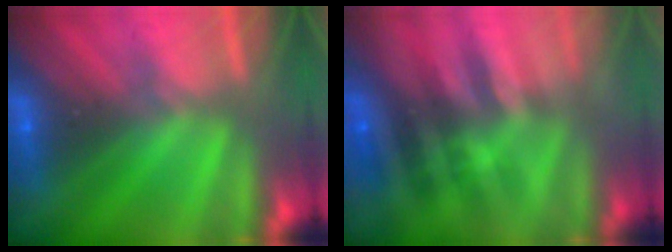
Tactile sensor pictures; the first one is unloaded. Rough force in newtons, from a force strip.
{"total": 2.4}